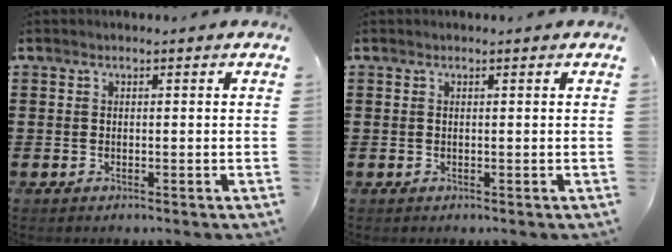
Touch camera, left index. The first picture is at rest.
{"total": 0.0}